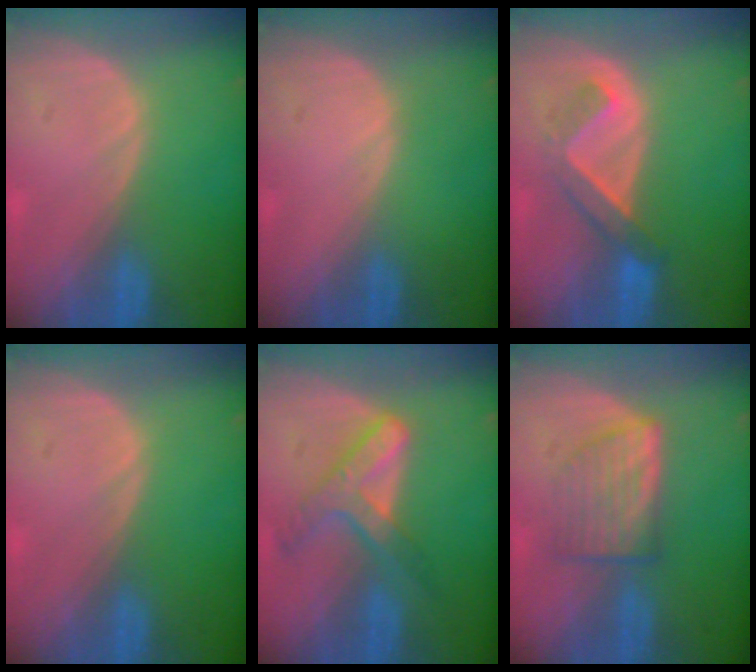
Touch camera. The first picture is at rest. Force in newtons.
{"total": 0.0}
{"total": 5.2, "press": 4.7, "slide": 2.3}
{"total": 0.0}
{"total": 7.0, "press": 5.9, "slide": 3.7}
{"total": 5.9, "press": 5.7, "slide": 1.4}